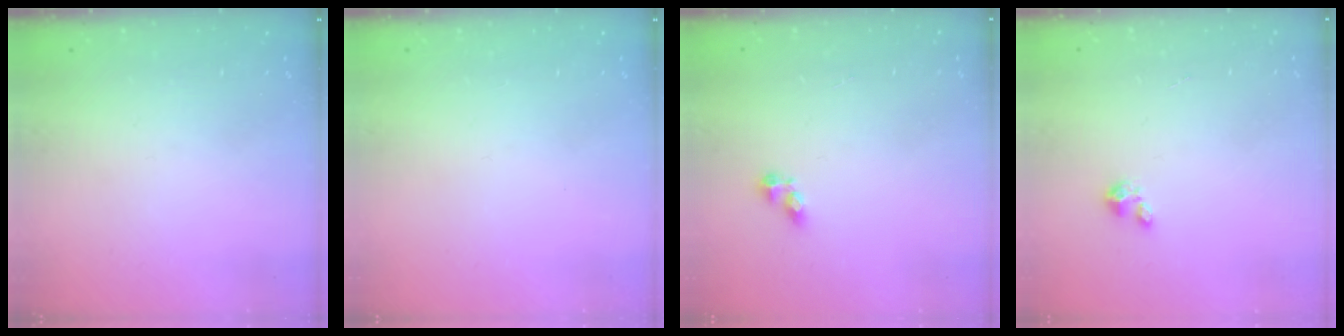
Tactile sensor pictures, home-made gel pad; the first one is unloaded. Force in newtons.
{"total": 0.0}
{"total": 3.5, "press": 3.5, "slide": 0.4}
{"total": 1.5, "press": 1.5, "slide": 0.1}